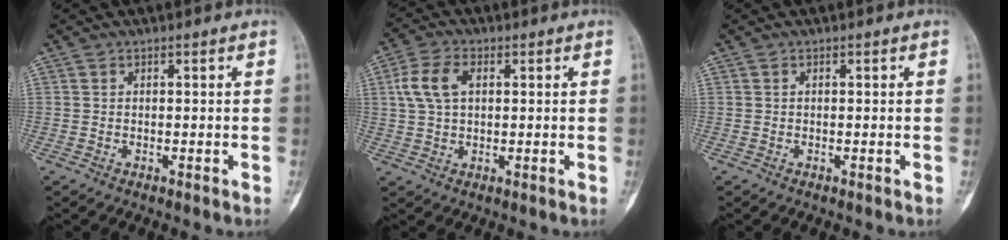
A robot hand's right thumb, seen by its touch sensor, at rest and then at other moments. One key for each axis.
{"total": 7.2, "fx": 1.8, "fy": 4.4, "fz": 5.4, "tx": -0.114, "ty": 0.012, "tz": 0.033}
{"total": 0.0}